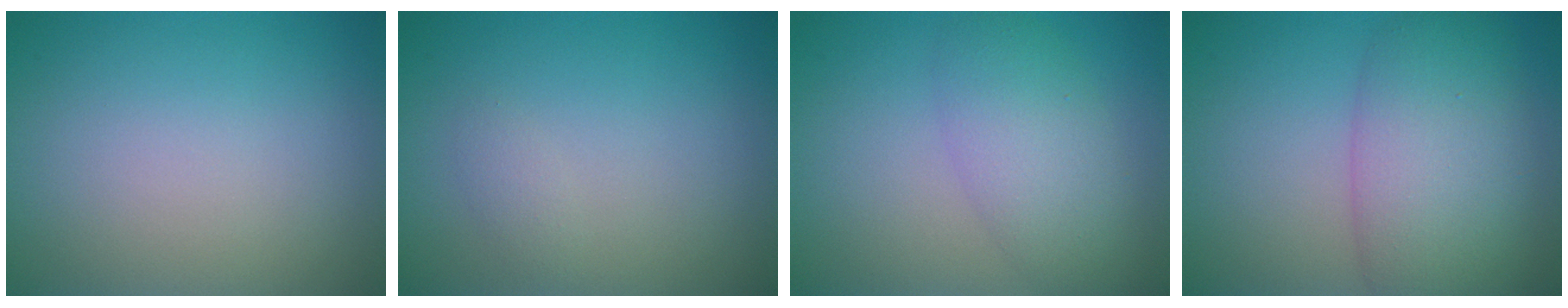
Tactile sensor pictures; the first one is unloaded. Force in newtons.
{"total": 0.8, "press": 0.8, "slide": 0.0}
{"total": 4.5, "press": 4.5, "slide": 0.1}
{"total": 7.6, "press": 7.6, "slide": 0.6}